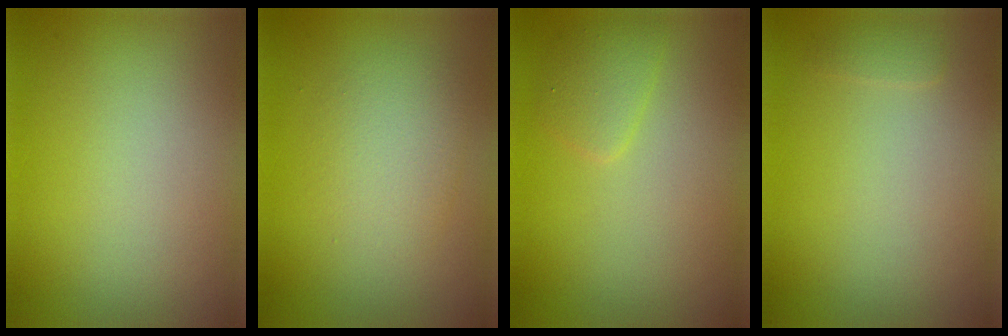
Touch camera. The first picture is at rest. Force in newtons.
{"total": 2.9, "press": 2.9, "slide": 0.1}
{"total": 1.7, "press": 1.7, "slide": 0.0}
{"total": 0.7, "press": 0.7, "slide": 0.1}